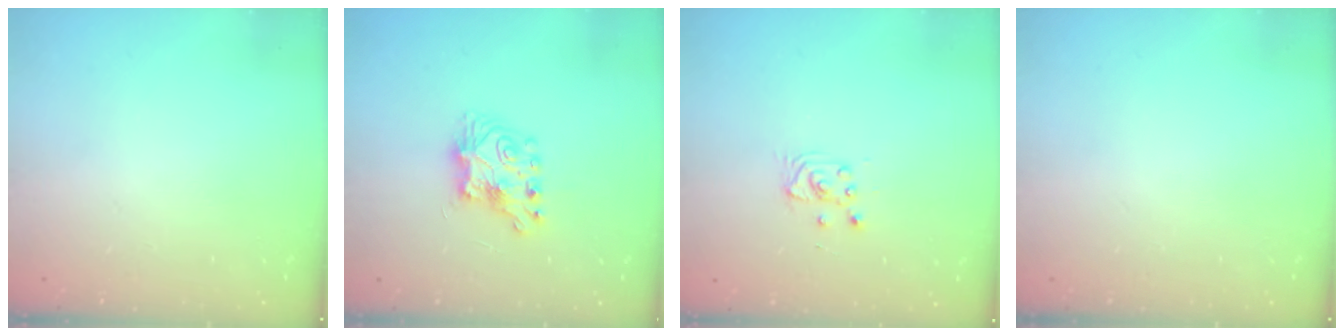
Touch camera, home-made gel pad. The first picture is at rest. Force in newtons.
{"total": 8.2, "press": 8.1, "slide": 0.8}
{"total": 2.9, "press": 2.9, "slide": 0.4}
{"total": 0.0}